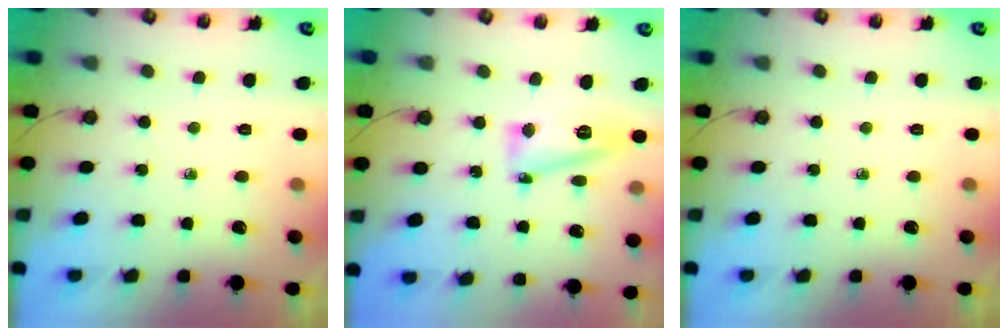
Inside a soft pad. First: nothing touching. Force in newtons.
{"total": 12.8, "press": 12.7, "slide": 1.3}
{"total": 0.0}